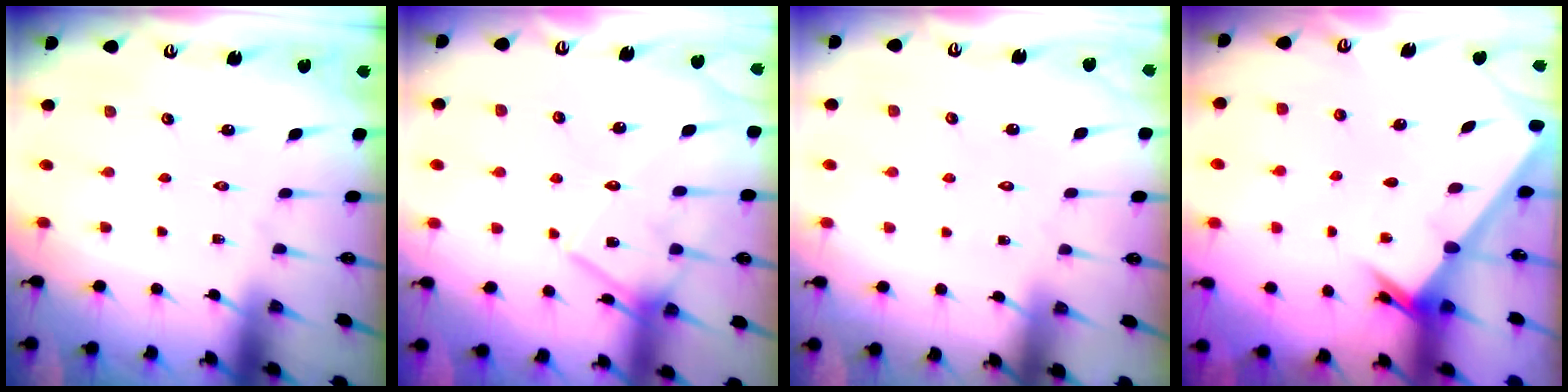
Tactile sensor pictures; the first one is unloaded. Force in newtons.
{"total": 13.0, "press": 13.0, "slide": 0.8}
{"total": 2.8, "press": 2.8, "slide": 0.2}
{"total": 2.5, "press": 2.5, "slide": 0.2}